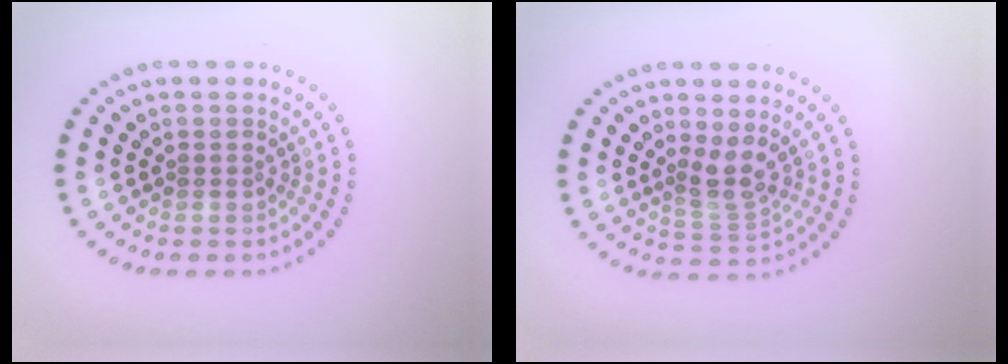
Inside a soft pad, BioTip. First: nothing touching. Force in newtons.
{"total": 2.4, "press": 1.7, "slide": 1.6}